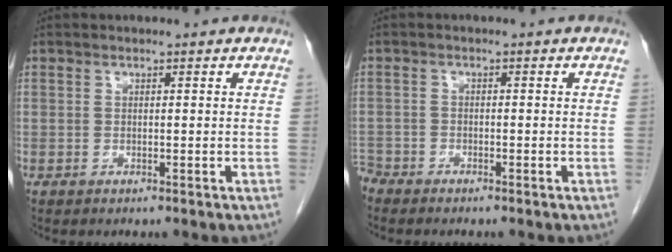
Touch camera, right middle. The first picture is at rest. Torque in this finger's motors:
{"motor_torque": [0.29, -0.54, 0.37, -0.02]}